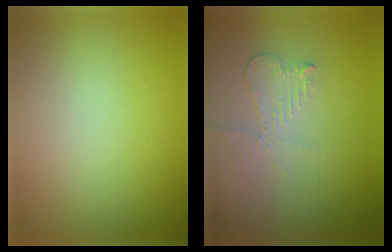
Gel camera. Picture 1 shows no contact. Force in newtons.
{"total": 2.1, "press": 2.1, "slide": 0.2}